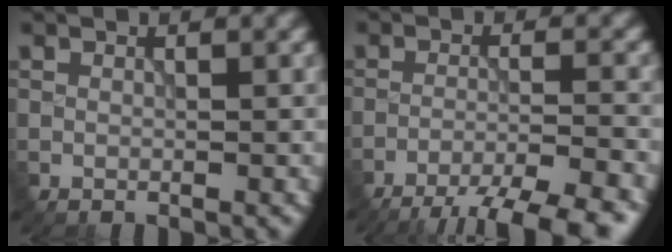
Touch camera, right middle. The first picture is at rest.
{"total": 9.8, "force": [-8.4, 1.8, 4.7], "torque": [-0.067, -0.012, -0.114]}